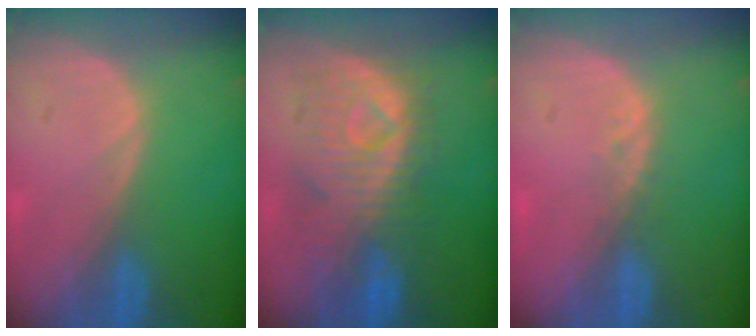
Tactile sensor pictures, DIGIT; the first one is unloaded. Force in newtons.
{"total": 9.6, "press": 9.2, "slide": 3.0}
{"total": 1.8, "press": 1.5, "slide": 1.0}